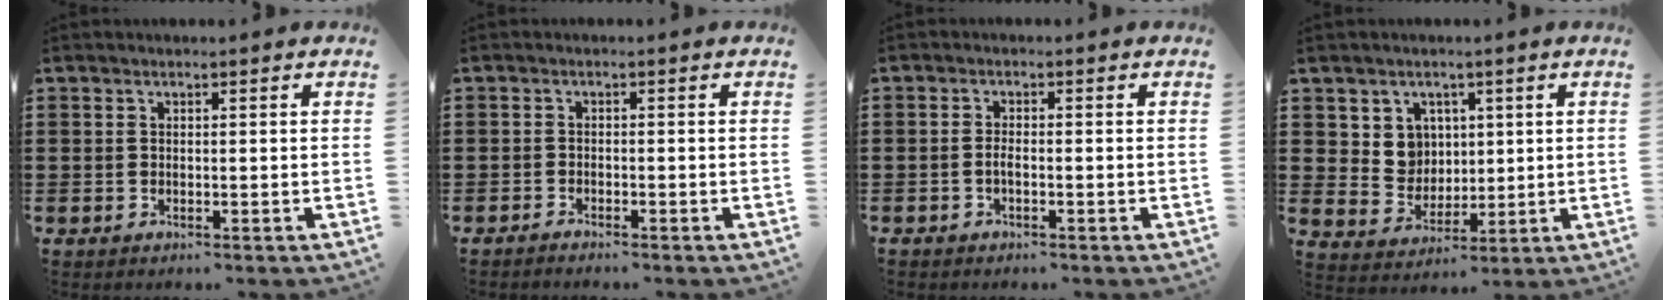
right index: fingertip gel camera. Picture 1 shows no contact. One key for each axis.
{"total": 1.0, "fx": -1.0, "fy": 0.0, "fz": 0.0, "tx": -0.002, "ty": 0.002, "tz": -0.020}
{"total": 1.2, "fx": -0.6, "fy": 0.2, "fz": 1.0, "tx": -0.020, "ty": -0.004, "tz": -0.010}
{"total": 5.8, "fx": 2.3, "fy": 5.1, "fz": 1.5, "tx": -0.039, "ty": 0.003, "tz": 0.040}